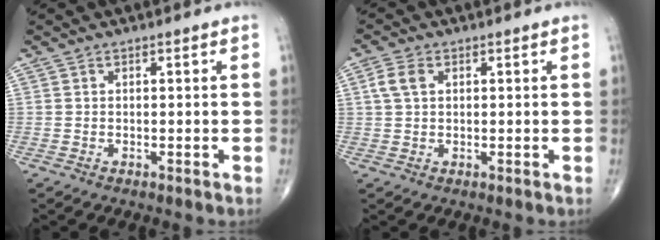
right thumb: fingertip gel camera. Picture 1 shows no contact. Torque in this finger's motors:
{"motor_torque": [0.04, 0.09, 0.19, 0.08, 0.04]}